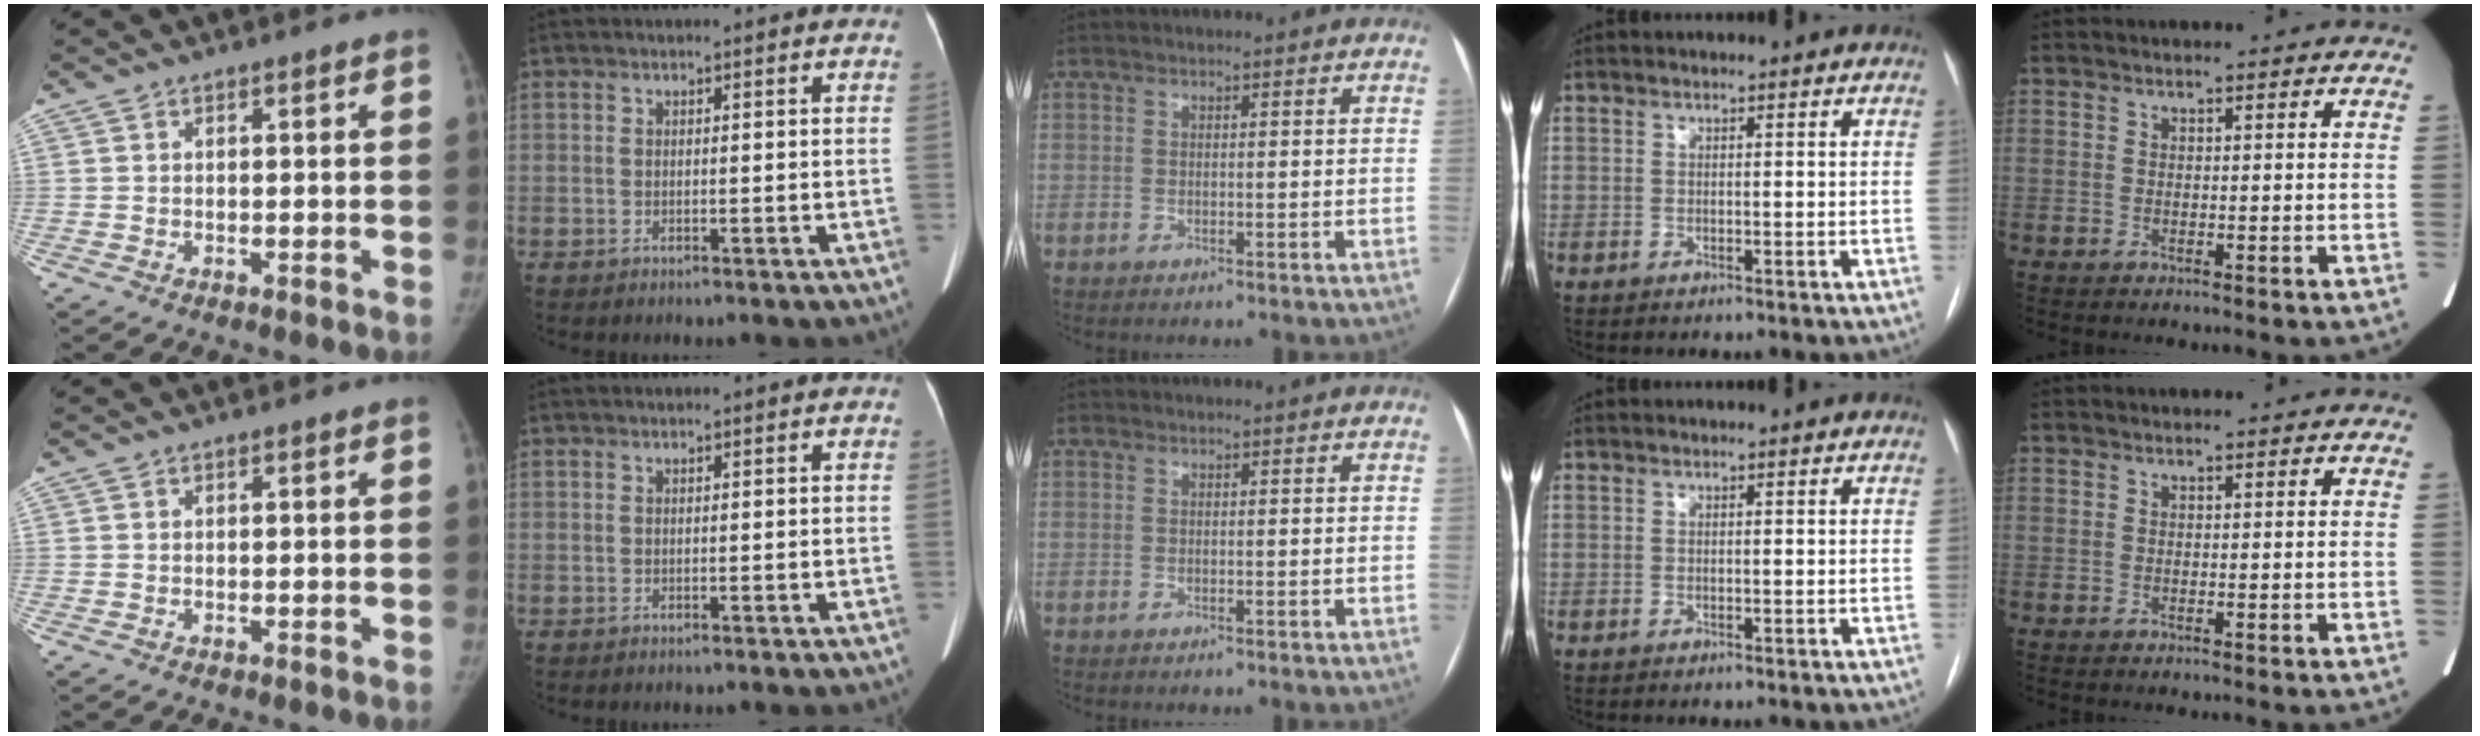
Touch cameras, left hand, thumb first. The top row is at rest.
{}